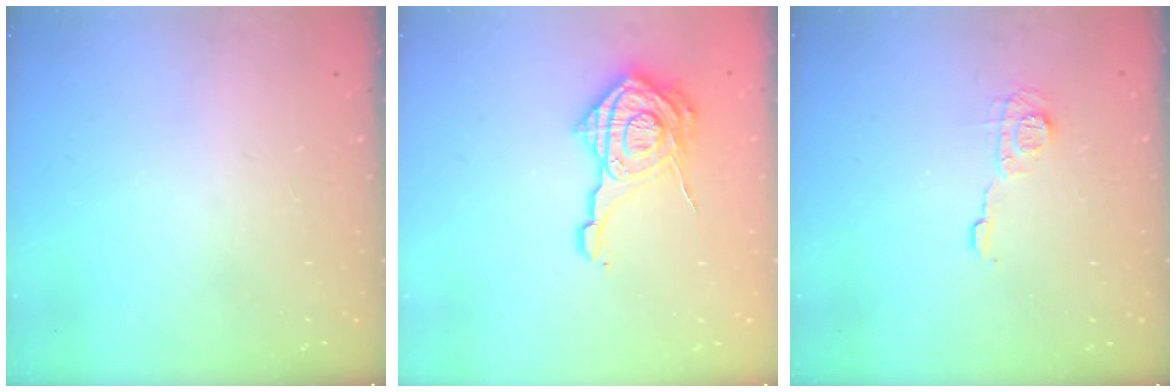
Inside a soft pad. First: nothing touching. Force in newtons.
{"total": 17.6, "press": 17.6, "slide": 1.2}
{"total": 6.8, "press": 6.8, "slide": 0.2}